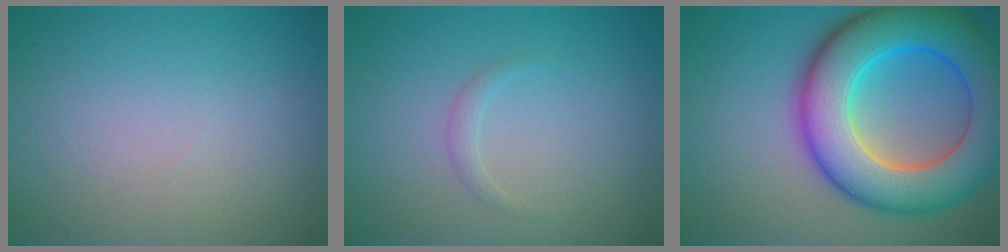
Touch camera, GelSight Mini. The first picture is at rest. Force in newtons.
{"total": 0.8, "press": 0.8, "slide": 0.0}
{"total": 12.4, "press": 12.4, "slide": 0.2}